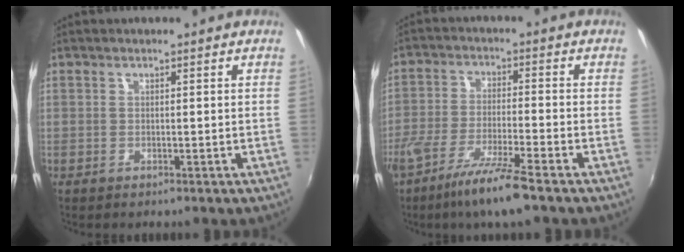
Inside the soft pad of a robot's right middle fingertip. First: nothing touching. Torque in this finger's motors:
{"motor_torque": [1.11, -1.02, 0.34, 0.11]}